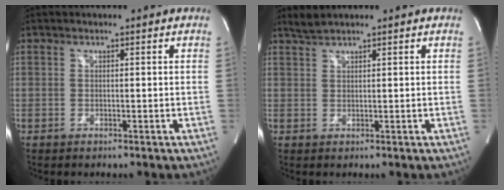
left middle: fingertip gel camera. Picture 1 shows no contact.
{"total": 1.7, "force": [1.6, -0.3, 0.4], "torque": [-0.009, 0.009, 0.038]}